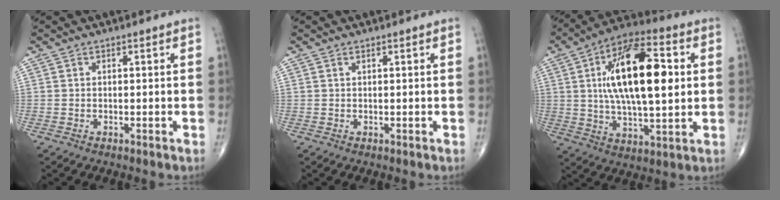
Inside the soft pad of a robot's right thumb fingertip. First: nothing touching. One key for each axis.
{"total": 0.0}
{"total": 21.3, "fx": 3.7, "fy": 9.0, "fz": 19.0, "tx": -0.309, "ty": 0.008, "tz": 0.056}